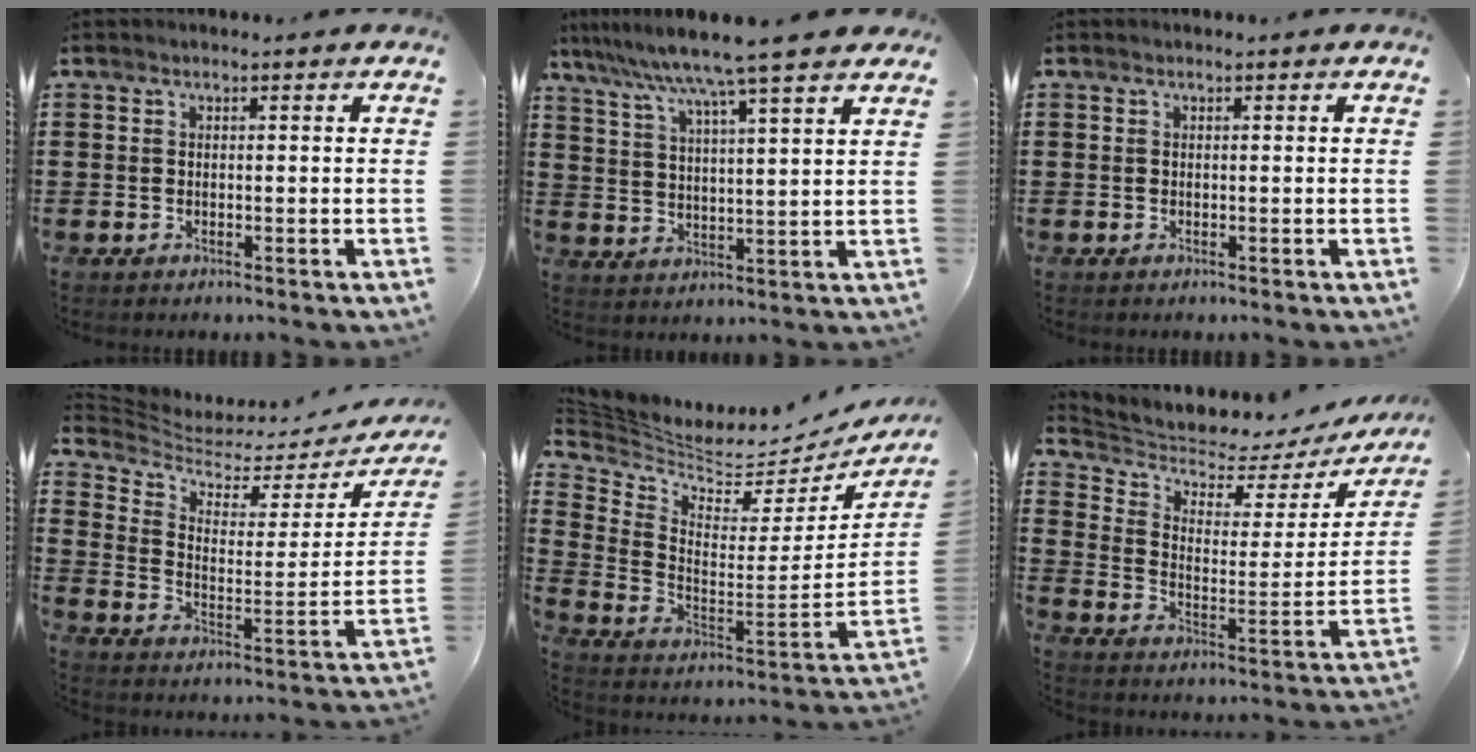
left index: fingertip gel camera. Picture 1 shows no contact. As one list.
[{"total": 7.9, "force": [6.7, -1.0, 4.0], "torque": [-0.102, -0.038, 0.111]}, {"total": 0.0}, {"total": 4.0, "force": [3.4, 1.5, 1.6], "torque": [-0.056, -0.030, 0.053]}, {"total": 4.1, "force": [3.7, 1.4, 1.1], "torque": [-0.054, -0.051, 0.058]}, {"total": 3.9, "force": [3.5, 1.5, 1.0], "torque": [-0.047, -0.033, 0.054]}]